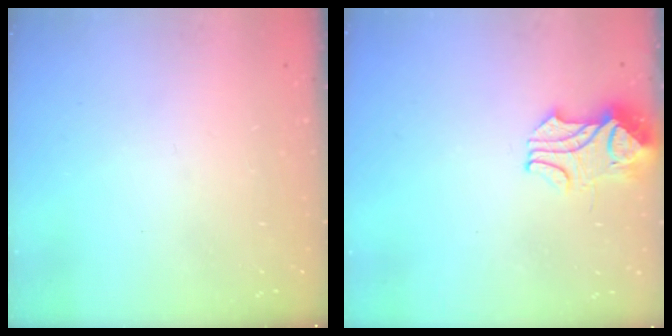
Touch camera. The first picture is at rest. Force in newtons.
{"total": 2.1, "press": 1.9, "slide": 0.9}